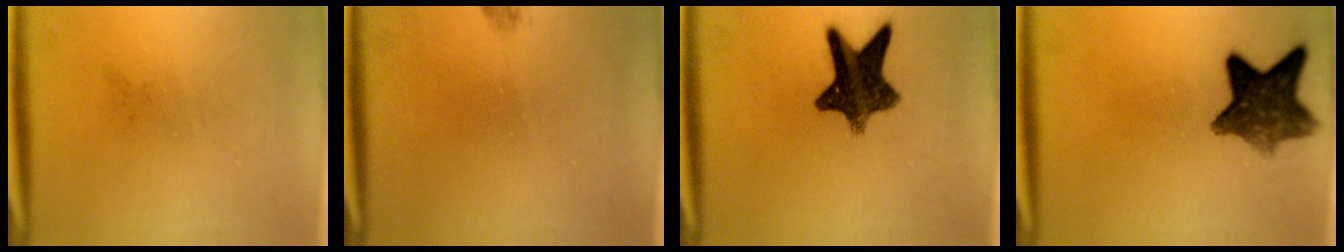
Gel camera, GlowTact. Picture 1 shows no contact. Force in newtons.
{"total": 0.8}
{"total": 10.9}
{"total": 9.2}